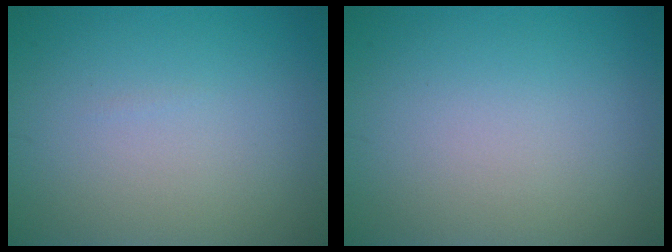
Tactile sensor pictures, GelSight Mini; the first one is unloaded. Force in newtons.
{"total": 0.0}